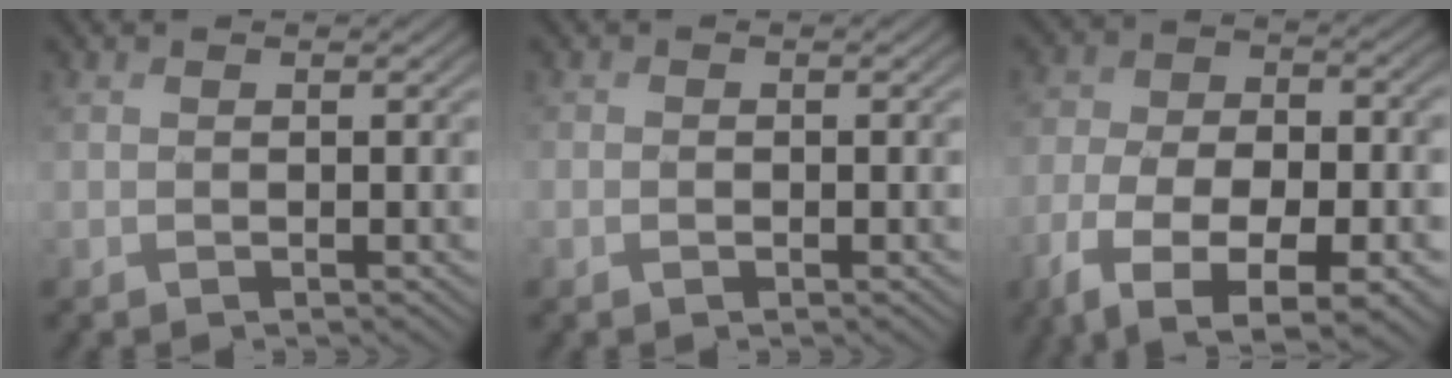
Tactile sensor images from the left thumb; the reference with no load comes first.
{"total": 0.9, "force": [-0.8, -0.2, -0.5], "torque": [0.011, 0.000, -0.006]}
{"total": 14.3, "force": [-7.4, 7.1, 9.9], "torque": [-0.188, -0.031, -0.095]}